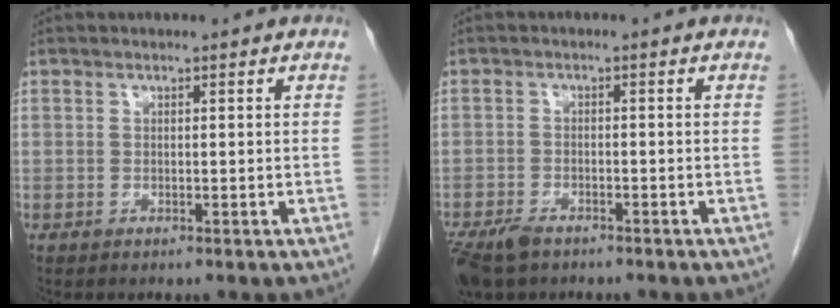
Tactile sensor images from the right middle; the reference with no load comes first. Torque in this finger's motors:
{"motor_torque": [0.07, -0.01, 0.02, 0.03]}